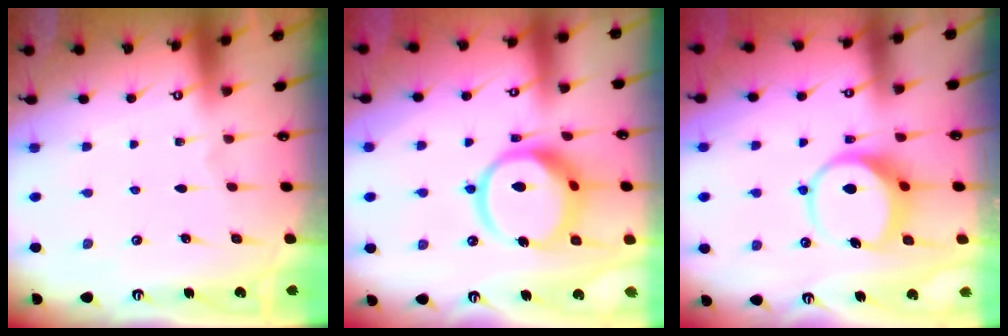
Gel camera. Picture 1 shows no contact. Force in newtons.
{"total": 16.2, "press": 16.1, "slide": 1.8}
{"total": 8.2, "press": 8.2, "slide": 1.1}